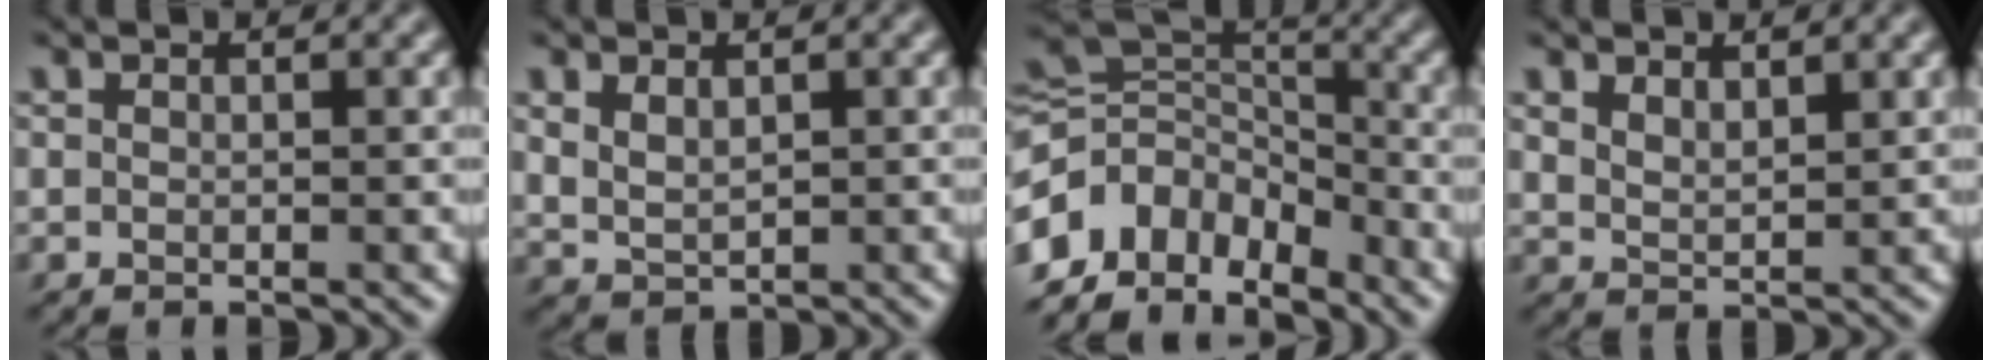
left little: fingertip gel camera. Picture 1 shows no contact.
{"total": 2.1, "force": [0.9, 1.3, 1.4], "torque": [-0.036, -0.003, 0.024]}
{"total": 8.8, "force": [-5.5, 5.6, 4.0], "torque": [-0.083, 0.018, -0.116]}
{"total": 2.0, "force": [1.5, 0.8, 1.1], "torque": [-0.029, -0.004, 0.034]}